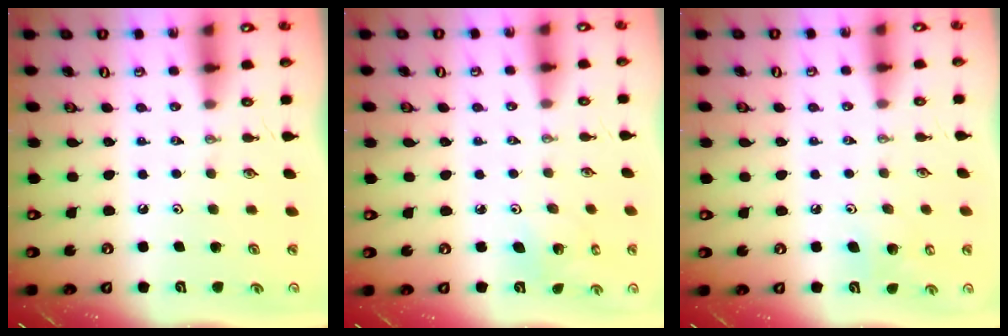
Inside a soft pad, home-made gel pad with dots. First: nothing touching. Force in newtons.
{"total": 3.1, "press": 3.1, "slide": 0.1}
{"total": 7.3, "press": 7.0, "slide": 2.0}